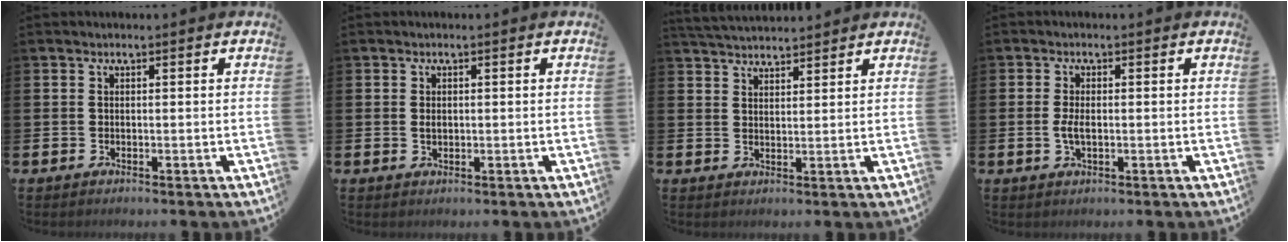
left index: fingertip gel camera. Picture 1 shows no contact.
{"total": 0.9, "force": [0.2, 0.7, 0.6], "torque": [0.000, 0.001, -0.001]}
{"total": 3.7, "force": [3.7, 0.4, 0.3], "torque": [-0.009, -0.019, 0.067]}
{"total": 2.5, "force": [-0.2, 1.1, 2.2], "torque": [-0.038, 0.001, -0.006]}